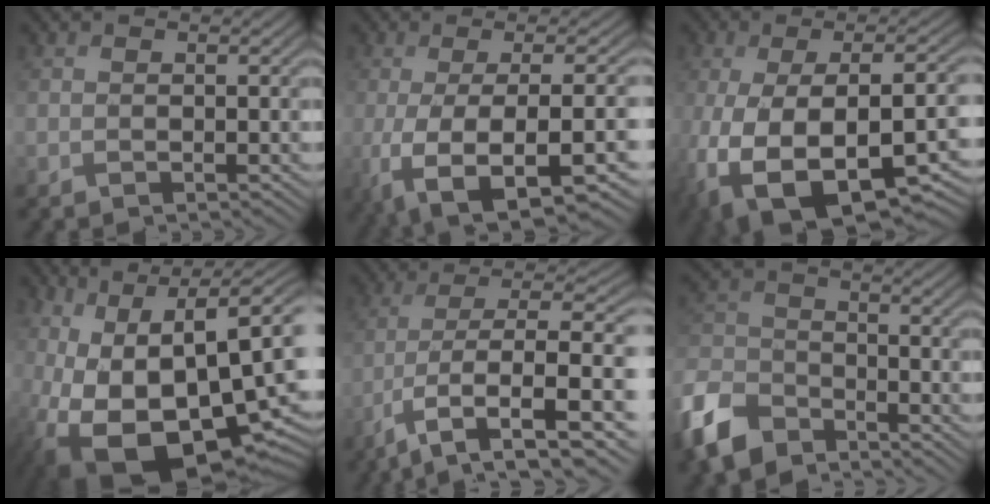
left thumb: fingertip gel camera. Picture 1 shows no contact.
{"total": 12.2, "force": [-4.3, 4.3, 10.5], "torque": [-0.196, -0.025, -0.055]}
{"total": 17.1, "force": [-7.0, 9.1, 12.6], "torque": [-0.258, -0.049, -0.071]}
{"total": 18.8, "force": [-2.7, 11.5, 14.7], "torque": [-0.279, -0.065, 0.003]}
{"total": 10.6, "force": [-2.1, 4.4, 9.4], "torque": [-0.183, -0.010, -0.035]}
{"total": 10.4, "force": [-7.6, 5.5, 4.4], "torque": [-0.121, -0.014, -0.171]}